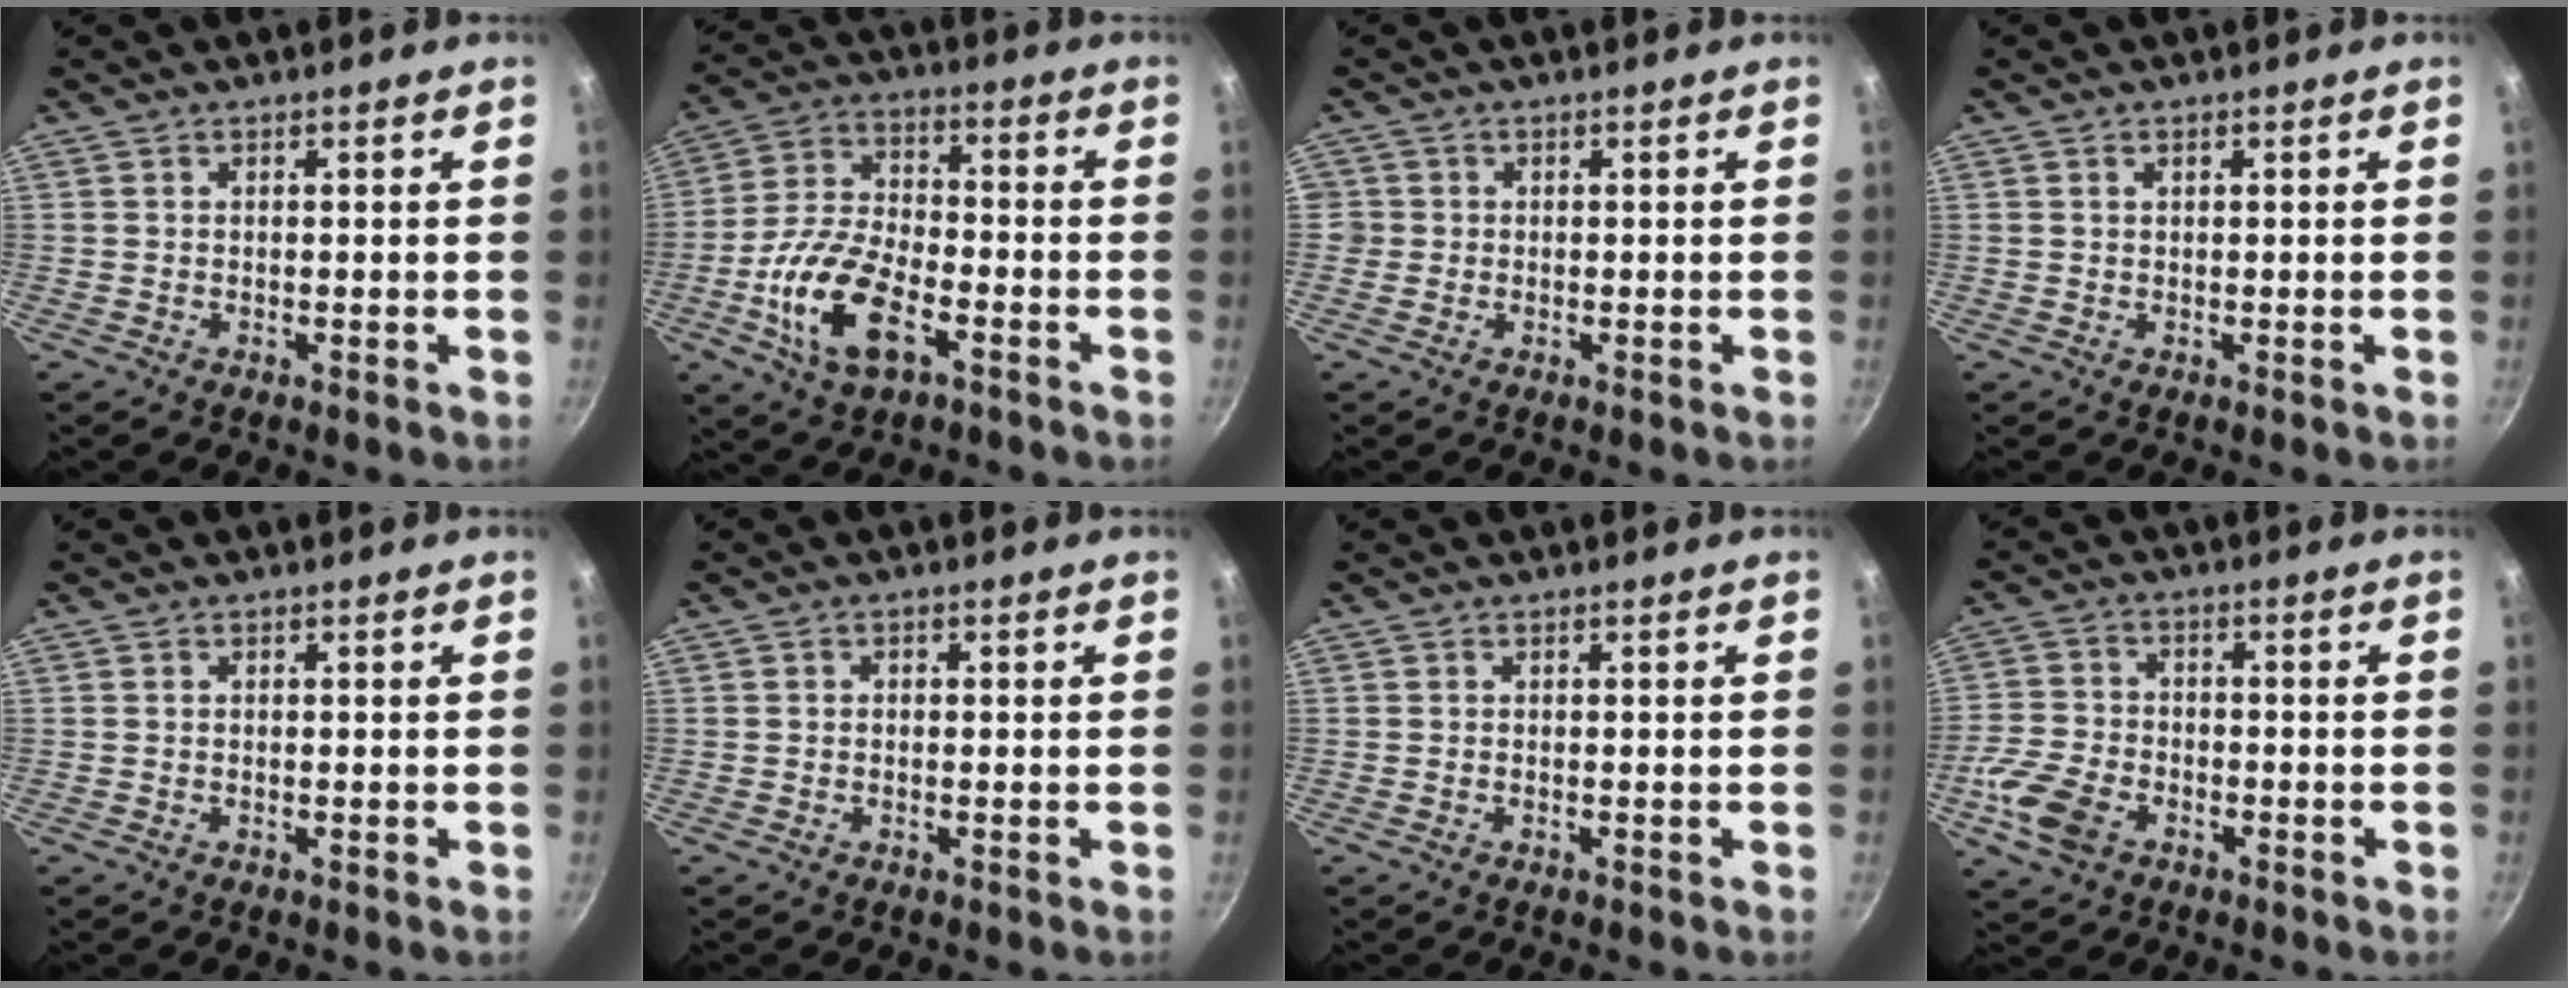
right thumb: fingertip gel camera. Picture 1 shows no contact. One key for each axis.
{"total": 14.8, "fx": -5.8, "fy": 7.4, "fz": 11.5, "tx": -0.220, "ty": 0.029, "tz": -0.115}
{"total": 1.8, "fx": -0.2, "fy": 1.8, "fz": 0.2, "tx": 0.007, "ty": 0.007, "tz": -0.006}
{"total": 0.8, "fx": 0.4, "fy": 0.5, "fz": 0.5, "tx": -0.007, "ty": 0.003, "tz": 0.007}
{"total": 0.0}
{"total": 0.8, "fx": 0.0, "fy": 0.7, "fz": 0.4, "tx": -0.006, "ty": 0.006, "tz": -0.001}
{"total": 0.0}
{"total": 9.3, "fx": -4.0, "fy": 6.3, "fz": 5.6, "tx": -0.110, "ty": 0.019, "tz": -0.085}